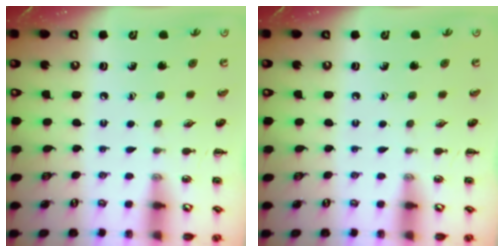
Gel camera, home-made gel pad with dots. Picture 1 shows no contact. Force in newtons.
{"total": 0.0}